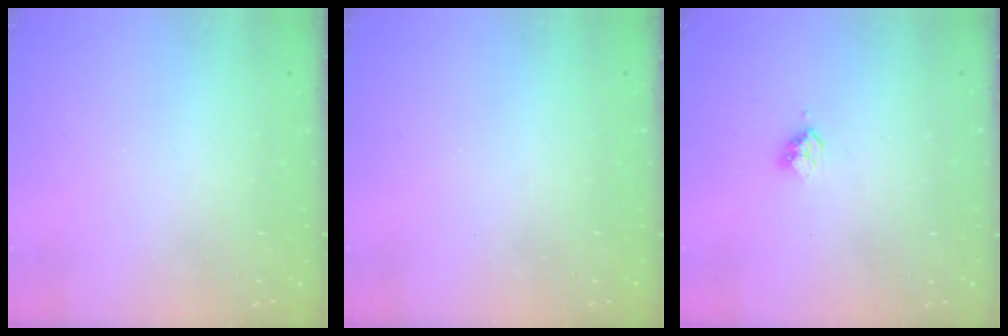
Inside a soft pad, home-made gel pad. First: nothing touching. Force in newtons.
{"total": 0.6, "press": 0.4, "slide": 0.4}
{"total": 3.0, "press": 2.9, "slide": 0.4}